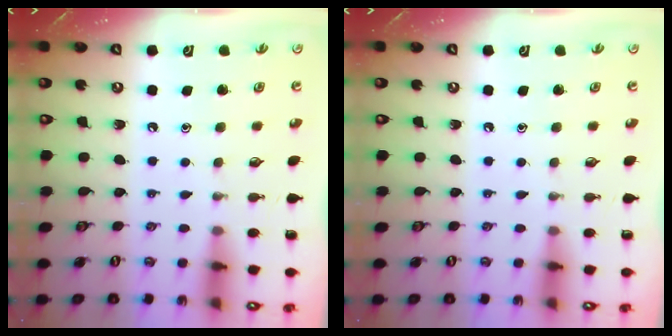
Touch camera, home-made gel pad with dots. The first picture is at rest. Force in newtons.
{"total": 0.0}